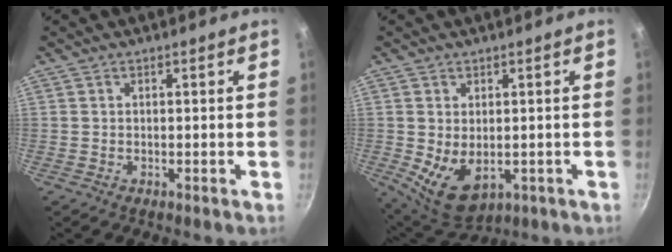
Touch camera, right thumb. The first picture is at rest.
{"total": 8.8, "force": [-0.9, 5.7, 6.7], "torque": [-0.101, -0.023, 0.007]}